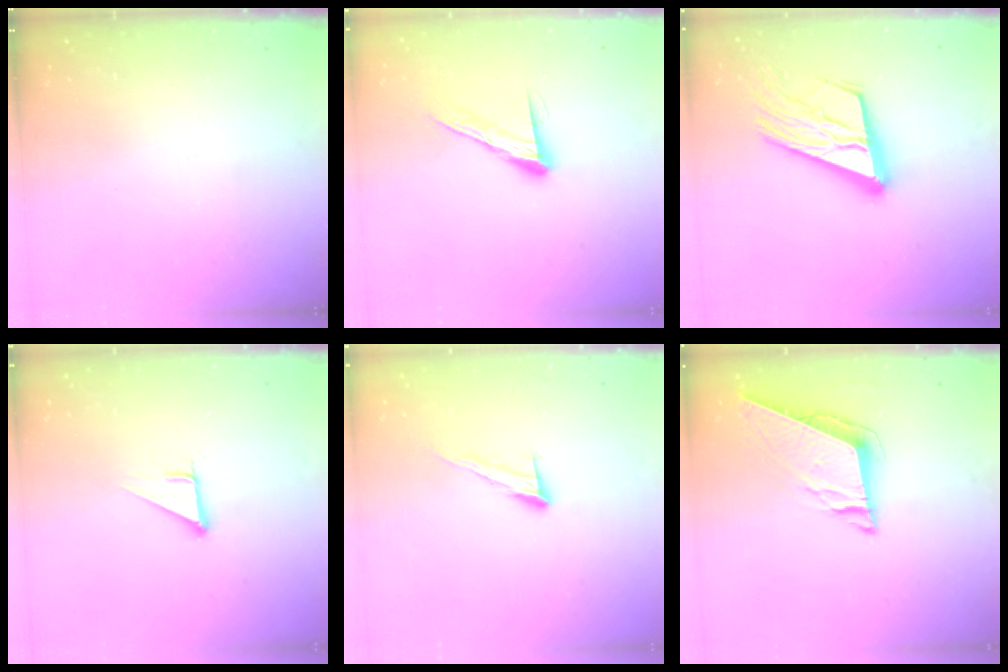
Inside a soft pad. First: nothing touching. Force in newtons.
{"total": 12.4, "press": 12.3, "slide": 1.4}
{"total": 19.1, "press": 19.0, "slide": 2.5}
{"total": 2.9, "press": 2.9, "slide": 0.1}
{"total": 9.1, "press": 9.1, "slide": 0.6}
{"total": 7.5, "press": 7.5, "slide": 0.3}